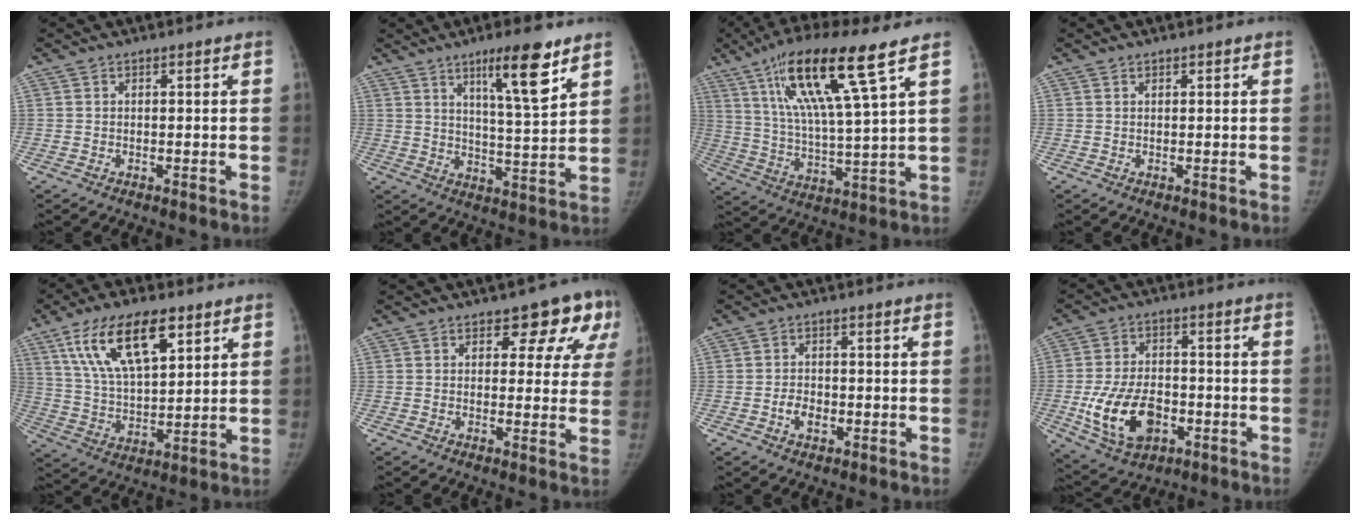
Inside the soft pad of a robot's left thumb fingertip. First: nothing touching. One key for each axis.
{"total": 11.3, "fx": 6.9, "fy": 1.6, "fz": 8.8, "tx": -0.128, "ty": -0.044, "tz": 0.111}
{"total": 17.5, "fx": 9.2, "fy": 1.5, "fz": 14.8, "tx": -0.278, "ty": -0.032, "tz": 0.171}
{"total": 0.0}
{"total": 16.6, "fx": 8.5, "fy": 7.3, "fz": 12.2, "tx": -0.193, "ty": -0.023, "tz": 0.162}
{"total": 9.8, "fx": 4.8, "fy": 5.4, "fz": 6.6, "tx": -0.027, "ty": -0.015, "tz": 0.051}
{"total": 3.4, "fx": -1.1, "fy": 2.5, "fz": 2.0, "tx": -0.023, "ty": 0.008, "tz": -0.018}
{"total": 13.8, "fx": -4.0, "fy": 8.9, "fz": 9.7, "tx": -0.162, "ty": 0.012, "tz": -0.059}